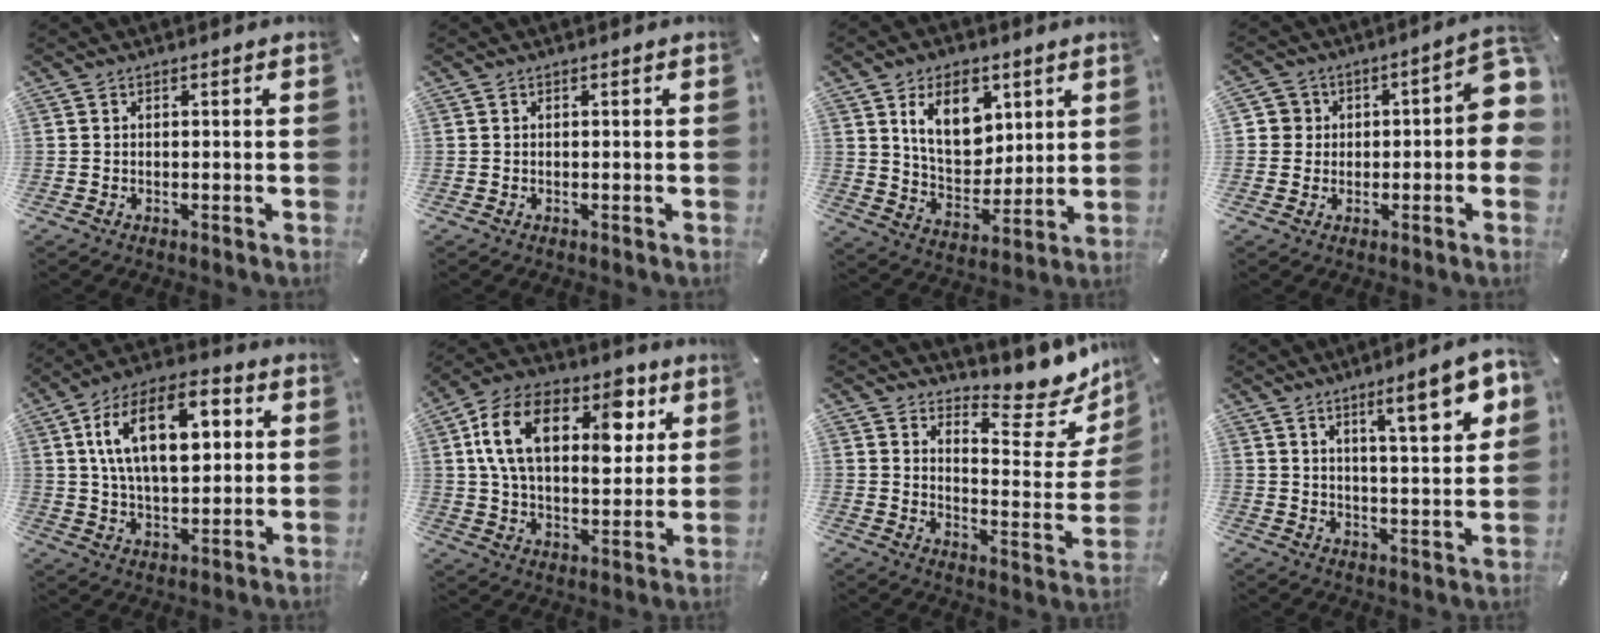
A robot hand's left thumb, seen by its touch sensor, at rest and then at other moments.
{"total": 0.0}
{"total": 13.2, "force": [6.0, 9.0, 7.7], "torque": [-0.121, -0.014, 0.110]}
{"total": 9.1, "force": [-0.2, 6.4, 6.5], "torque": [-0.077, 0.008, -0.004]}
{"total": 18.1, "force": [5.5, 9.8, 14.2], "torque": [-0.254, 0.002, 0.088]}
{"total": 20.1, "force": [7.8, 12.6, 13.7], "torque": [-0.250, -0.009, 0.132]}
{"total": 12.9, "force": [10.4, 4.8, 6.0], "torque": [-0.062, -0.107, 0.170]}
{"total": 12.4, "force": [7.0, 2.6, 9.8], "torque": [-0.136, -0.034, 0.107]}